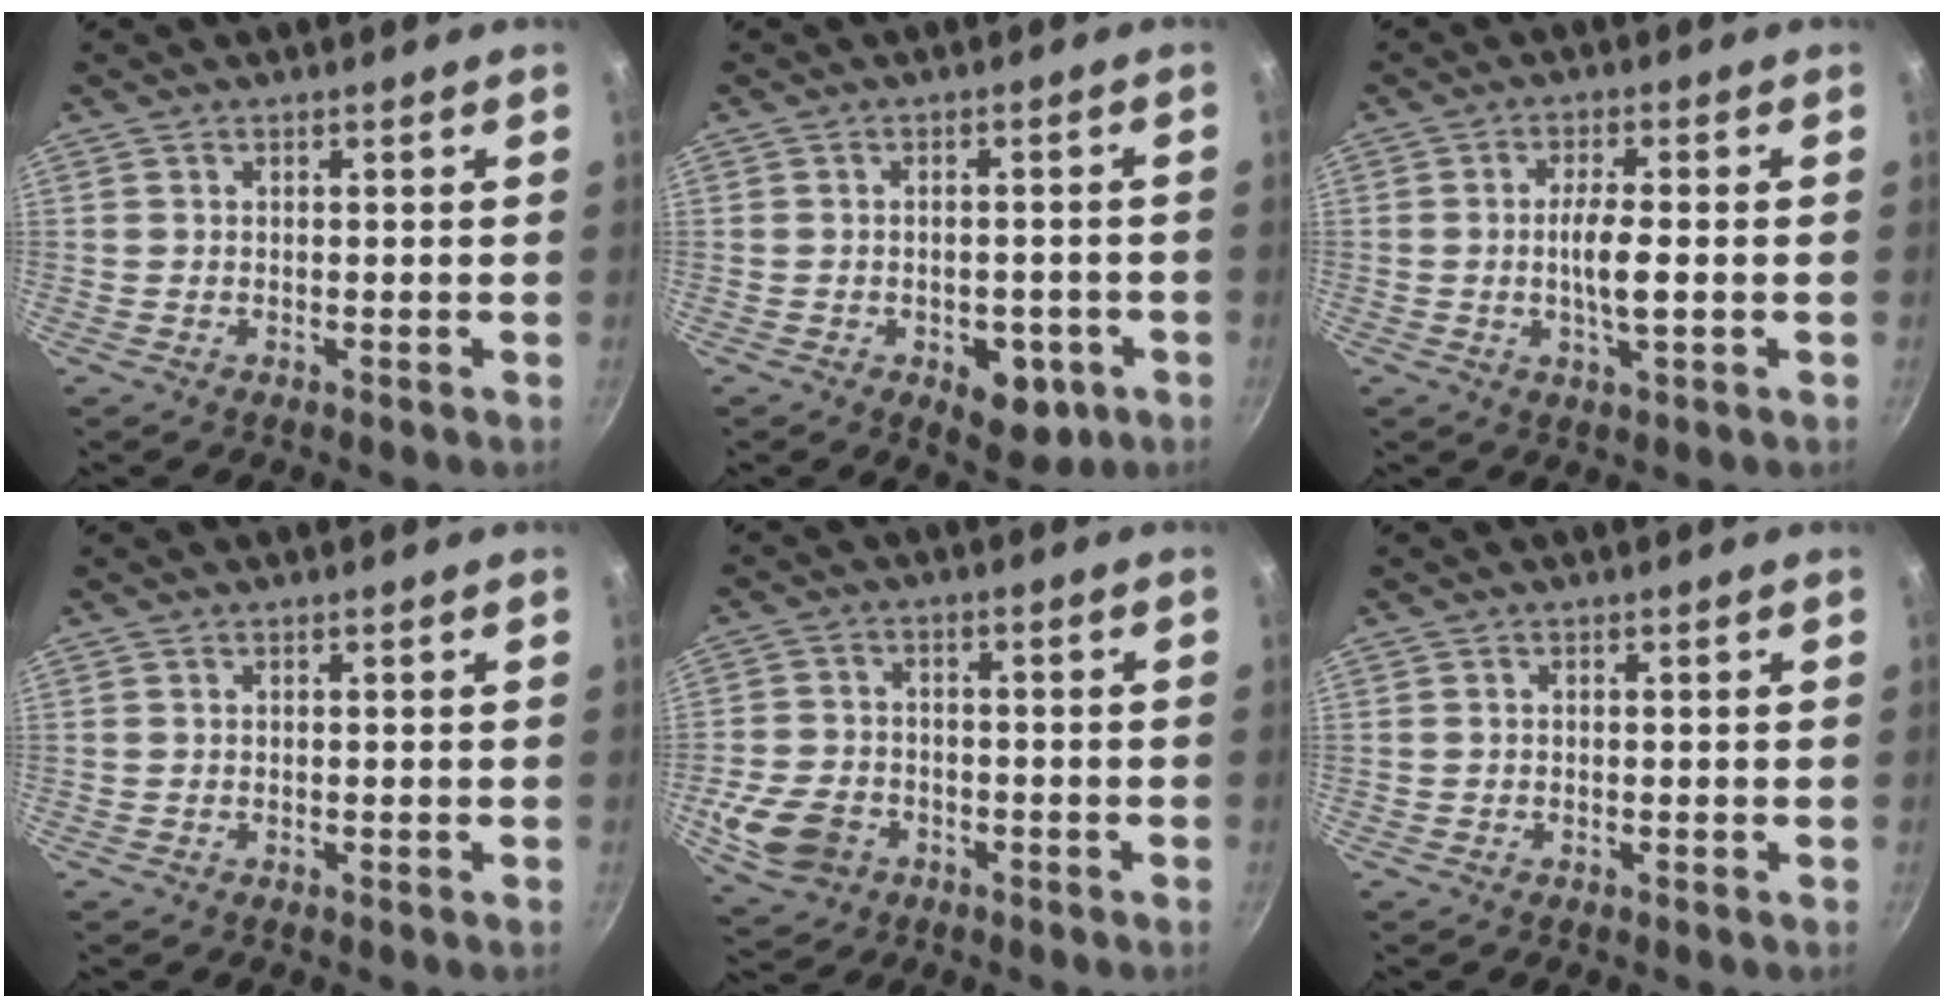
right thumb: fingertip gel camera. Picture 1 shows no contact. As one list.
[{"total": 7.9, "force": [-3.0, 4.6, 5.7], "torque": [-0.041, 0.007, -0.030]}, {"total": 6.0, "force": [-0.7, 1.3, 5.8], "torque": [-0.113, 0.004, -0.014]}, {"total": 0.0}, {"total": 9.8, "force": [-3.7, 7.3, 5.3], "torque": [-0.099, 0.021, -0.066]}, {"total": 0.0}]